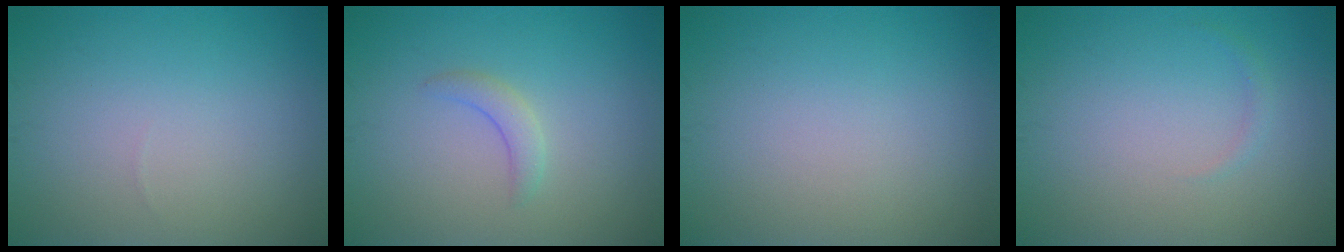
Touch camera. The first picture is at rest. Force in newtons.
{"total": 1.6, "press": 1.6, "slide": 0.2}
{"total": 0.0}
{"total": 0.6, "press": 0.6, "slide": 0.0}